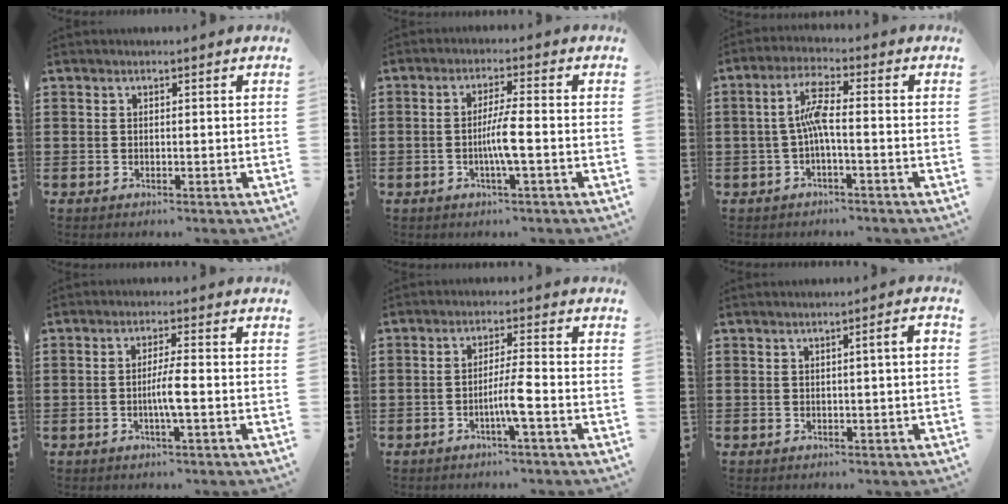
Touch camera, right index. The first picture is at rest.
{"total": 4.4, "force": [-1.1, -0.1, 4.3], "torque": [-0.084, -0.008, -0.025]}
{"total": 5.4, "force": [-0.8, 1.0, 5.2], "torque": [-0.104, 0.004, -0.020]}
{"total": 3.7, "force": [-0.9, 0.0, 3.6], "torque": [-0.072, -0.007, -0.021]}
{"total": 4.4, "force": [-1.9, -0.4, 3.9], "torque": [-0.076, -0.010, -0.039]}
{"total": 2.1, "force": [-0.1, -0.1, 2.1], "torque": [-0.035, -0.002, -0.005]}